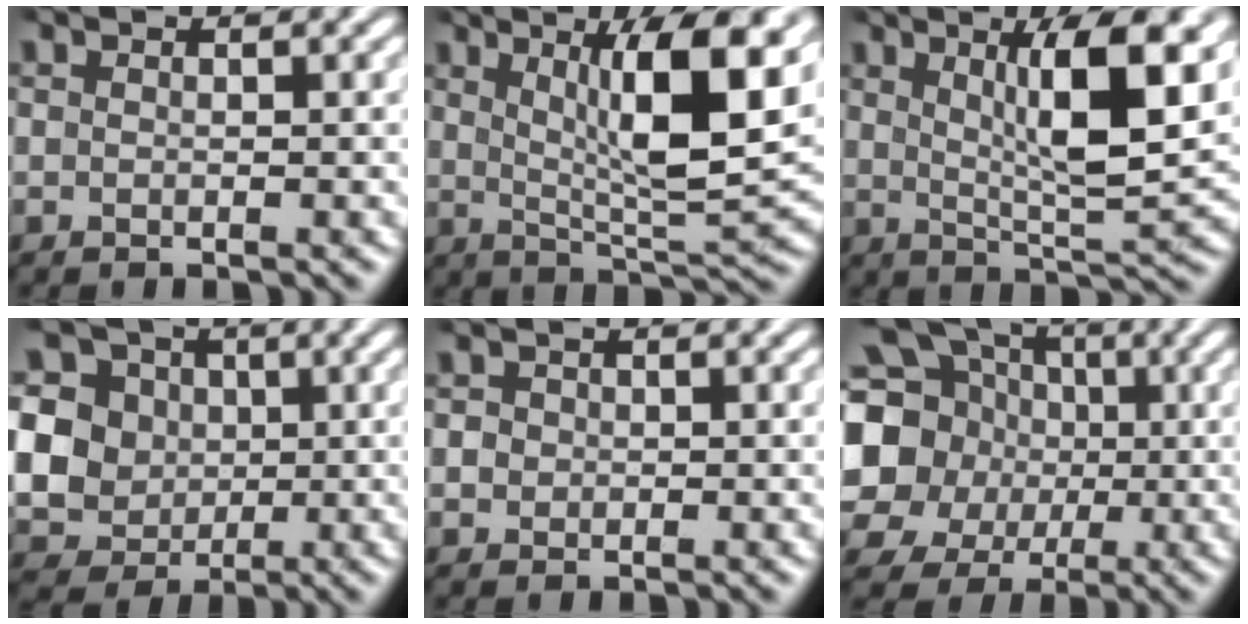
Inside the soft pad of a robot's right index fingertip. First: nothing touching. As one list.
[{"total": 9.9, "force": [3.1, 2.6, 9.1], "torque": [-0.140, -0.002, 0.053]}, {"total": 8.4, "force": [3.0, 1.7, 7.6], "torque": [-0.117, -0.002, 0.052]}, {"total": 16.6, "force": [0.7, 15.4, 6.1], "torque": [-0.174, -0.050, 0.008]}, {"total": 1.4, "force": [0.0, 1.3, 0.3], "torque": [-0.015, -0.008, 0.001]}, {"total": 17.8, "force": [3.0, 15.5, 8.1], "torque": [-0.194, -0.030, 0.036]}]